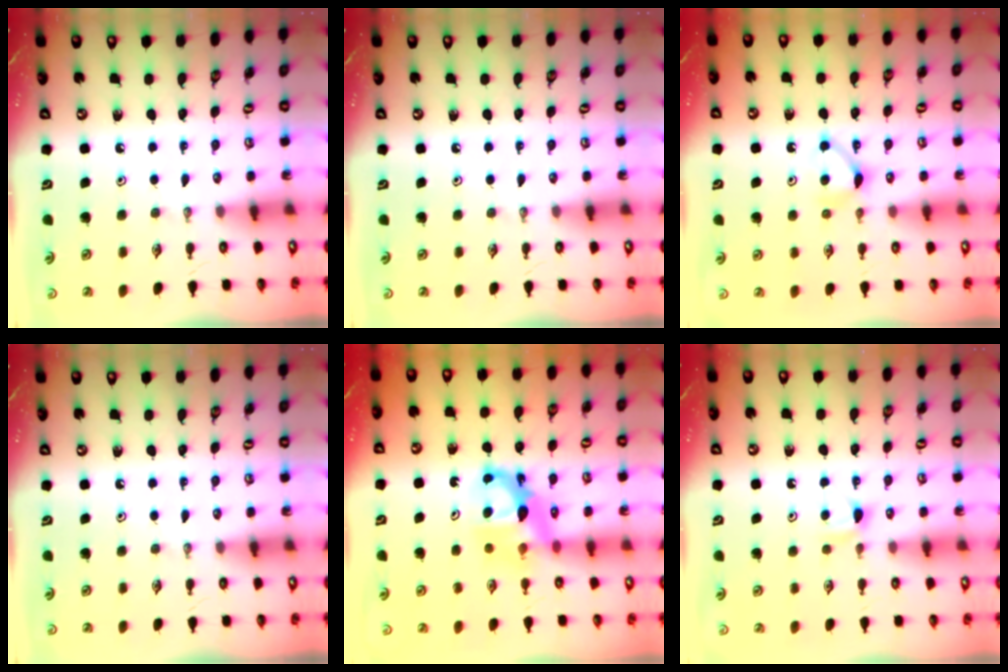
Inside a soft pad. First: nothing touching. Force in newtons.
{"total": 0.0}
{"total": 5.8, "press": 5.8, "slide": 0.8}
{"total": 0.0}
{"total": 8.2, "press": 8.2, "slide": 0.2}
{"total": 4.0, "press": 4.0, "slide": 0.4}